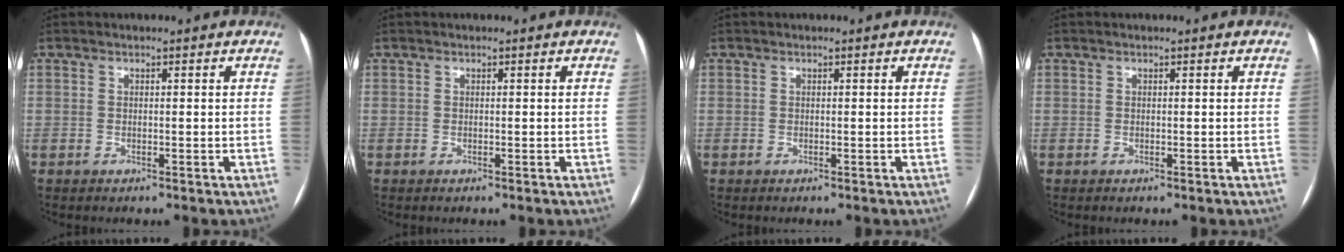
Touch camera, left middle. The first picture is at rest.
{"total": 0.0}
{"total": 0.0}
{"total": 0.0}